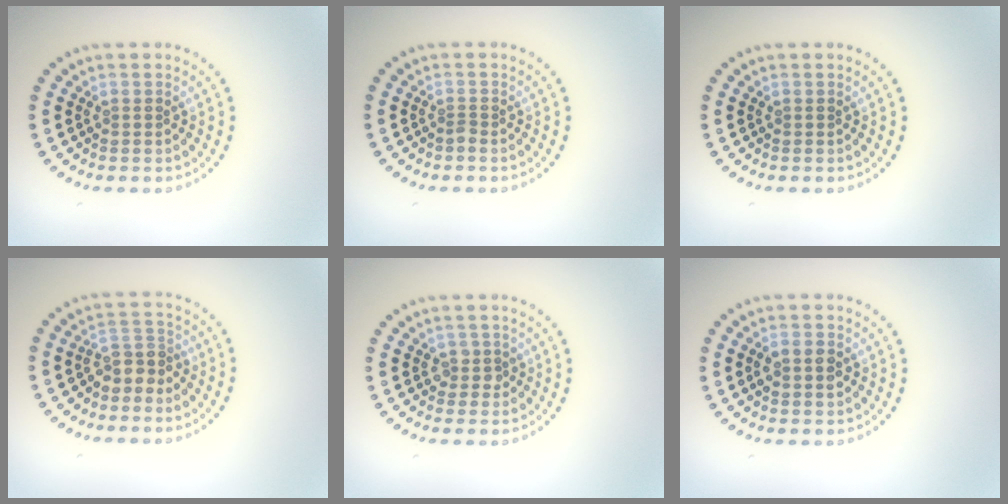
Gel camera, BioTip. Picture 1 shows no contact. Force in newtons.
{"total": 0.6, "press": 0.4, "slide": 0.5}
{"total": 0.0}
{"total": 2.6, "press": 2.1, "slide": 1.6}
{"total": 1.2, "press": 1.0, "slide": 0.6}
{"total": 1.9, "press": 1.9, "slide": 0.0}